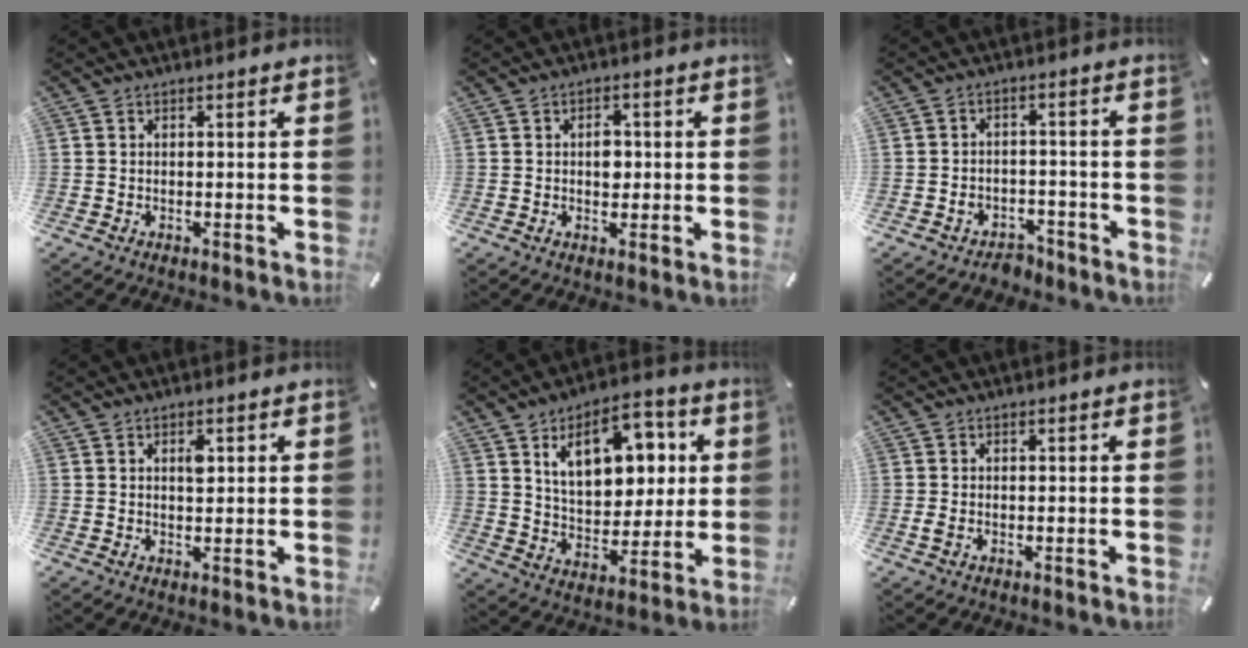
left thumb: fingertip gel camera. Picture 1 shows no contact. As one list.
[{"total": 4.0, "force": [0.1, 2.9, 2.7], "torque": [-0.022, -0.005, -0.008]}, {"total": 4.2, "force": [-3.3, 2.5, 0.9], "torque": [-0.020, 0.016, -0.063]}, {"total": 2.5, "force": [0.8, 1.3, 2.0], "torque": [-0.018, -0.005, 0.007]}, {"total": 15.8, "force": [6.9, 10.0, 10.1], "torque": [-0.157, -0.016, 0.125]}, {"total": 1.1, "force": [-0.3, 0.4, 1.0], "torque": [-0.025, -0.003, -0.007]}]